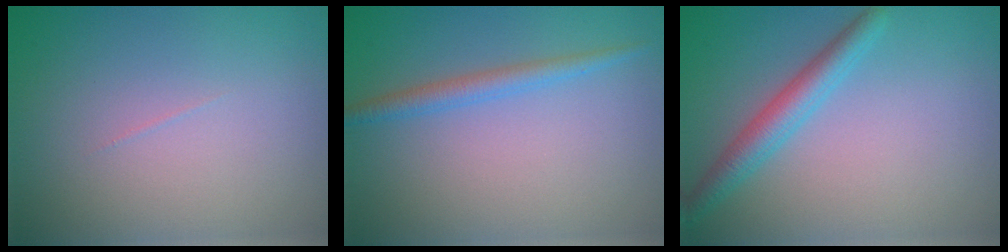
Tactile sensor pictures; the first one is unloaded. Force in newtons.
{"total": 1.9, "press": 1.9, "slide": 0.1}
{"total": 3.1, "press": 3.1, "slide": 0.2}